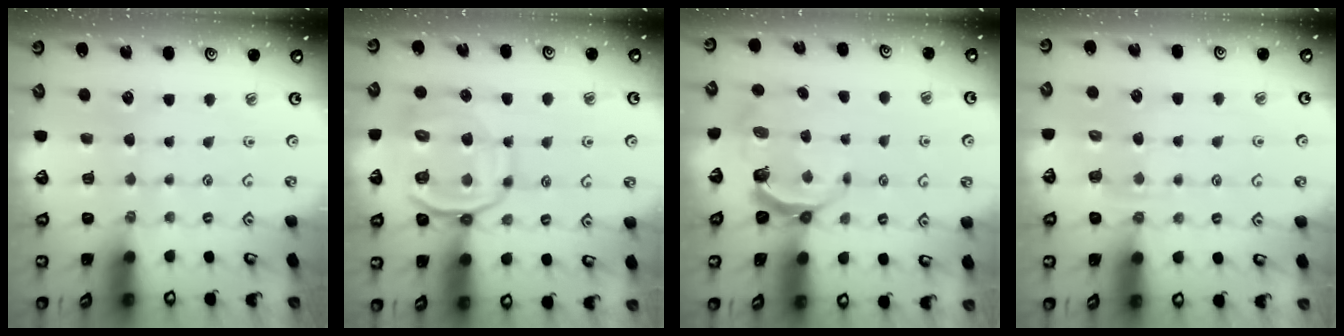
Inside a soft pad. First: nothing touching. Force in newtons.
{"total": 14.1, "press": 14.0, "slide": 2.1}
{"total": 5.4, "press": 4.3, "slide": 3.2}
{"total": 3.2, "press": 3.0, "slide": 1.1}